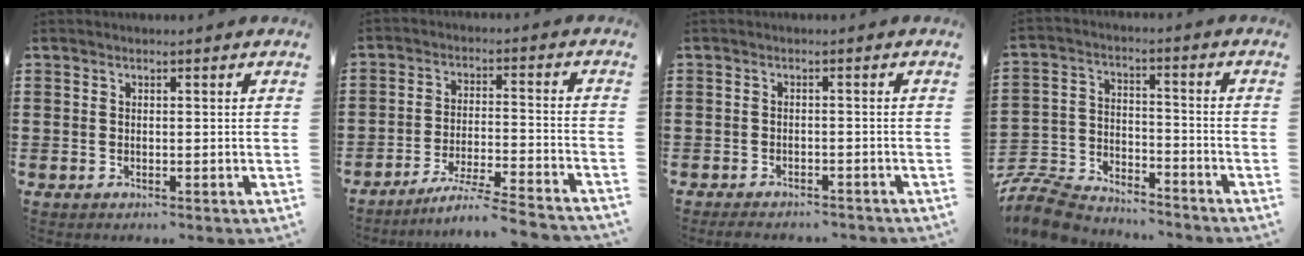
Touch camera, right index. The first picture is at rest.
{"total": 6.3, "force": [-5.7, -0.5, 2.7], "torque": [-0.056, -0.013, -0.111]}
{"total": 1.8, "force": [-1.8, 0.3, 0.1], "torque": [-0.008, 0.001, -0.038]}
{"total": 8.7, "force": [-8.3, 2.1, 1.6], "torque": [-0.052, 0.013, -0.170]}